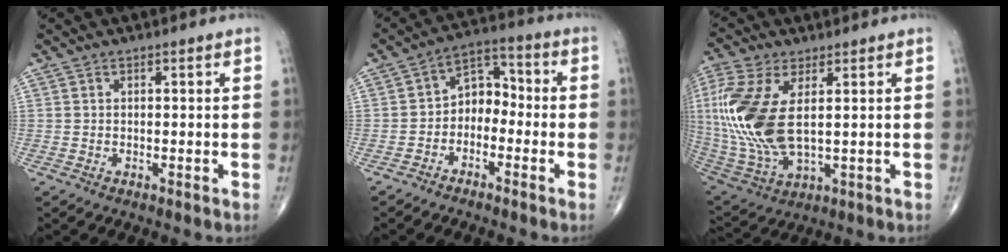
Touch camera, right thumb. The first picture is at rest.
{"total": 6.6, "force": [-2.2, 4.9, 3.9], "torque": [-0.033, 0.040, -0.057]}
{"total": 18.3, "force": [2.6, 8.8, 15.8], "torque": [-0.375, -0.020, 0.058]}